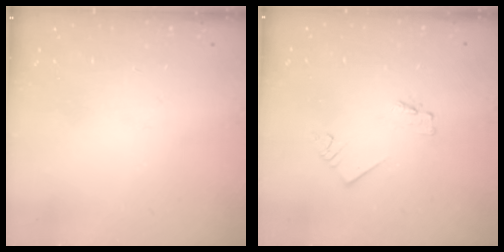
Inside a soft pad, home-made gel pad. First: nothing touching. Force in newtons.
{"total": 1.8, "press": 1.7, "slide": 0.2}